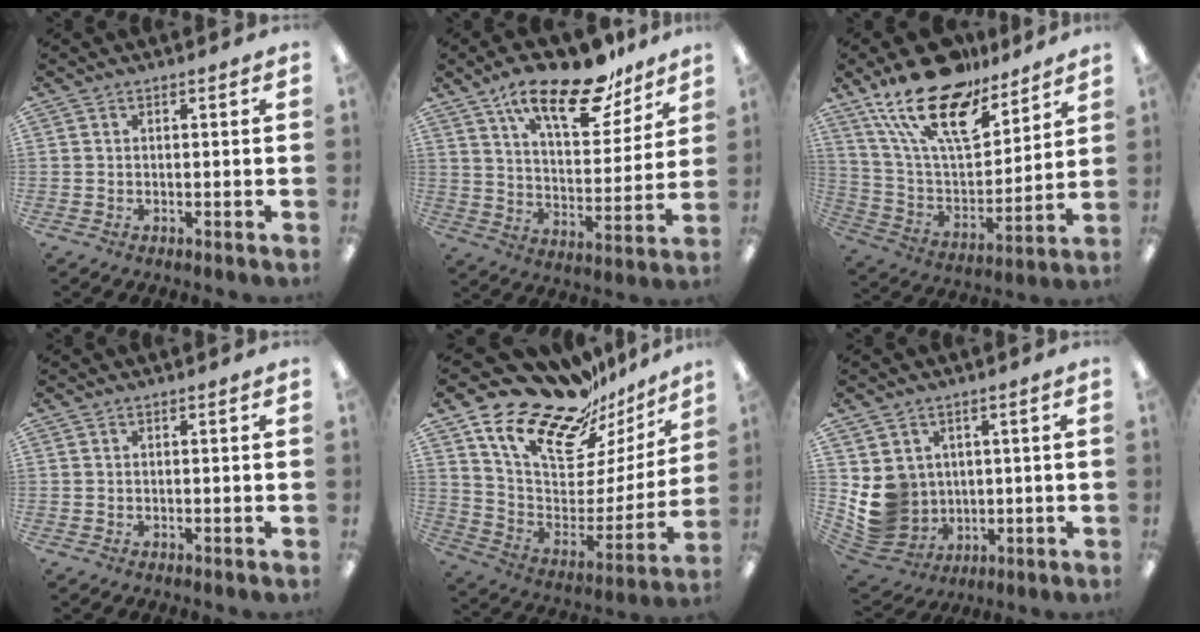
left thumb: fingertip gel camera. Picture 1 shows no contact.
{"total": 20.3, "force": [14.3, 7.8, 12.1], "torque": [-0.191, -0.085, 0.239]}
{"total": 21.7, "force": [15.6, 9.0, 12.1], "torque": [-0.231, -0.098, 0.275]}
{"total": 0.0}
{"total": 22.5, "force": [18.0, 9.1, 9.9], "torque": [-0.169, -0.133, 0.319]}
{"total": 9.9, "force": [1.3, 9.4, 2.8], "torque": [-0.078, -0.014, 0.036]}